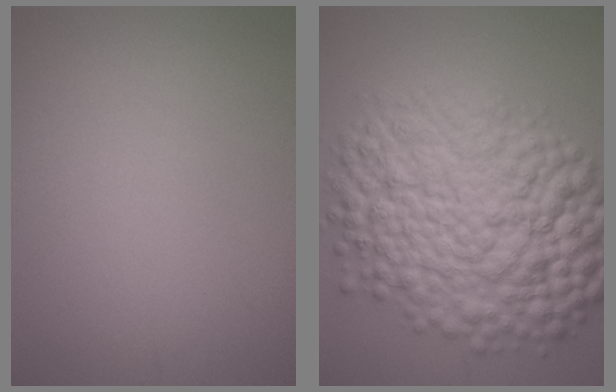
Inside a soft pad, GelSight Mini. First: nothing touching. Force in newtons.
{"total": 13.6, "press": 13.6, "slide": 0.1}